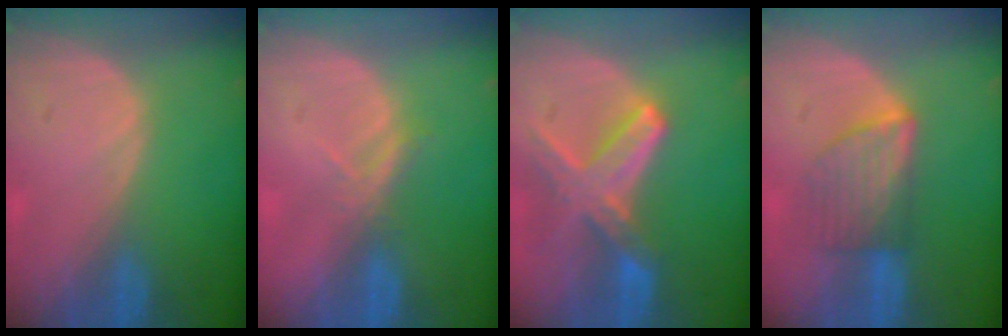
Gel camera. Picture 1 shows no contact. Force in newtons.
{"total": 2.1, "press": 1.9, "slide": 0.9}
{"total": 8.2, "press": 7.2, "slide": 4.0}
{"total": 5.8, "press": 5.6, "slide": 1.5}